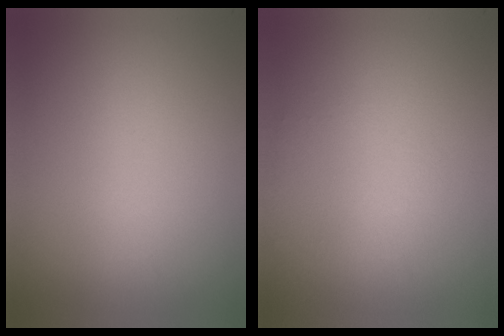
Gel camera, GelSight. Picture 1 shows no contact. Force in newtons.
{"total": 1.0}